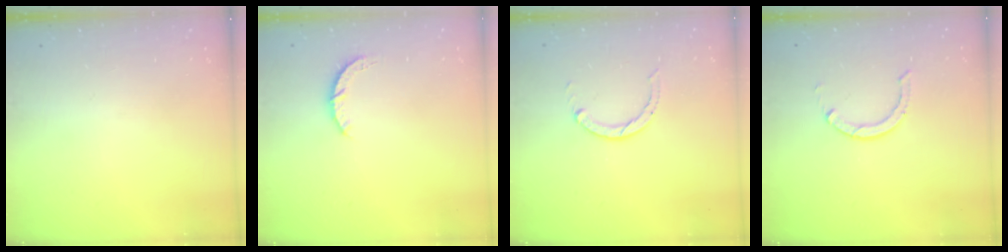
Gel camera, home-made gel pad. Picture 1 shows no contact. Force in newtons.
{"total": 3.0, "press": 3.0, "slide": 0.4}
{"total": 3.2, "press": 3.1, "slide": 0.4}
{"total": 2.9, "press": 2.9, "slide": 0.4}